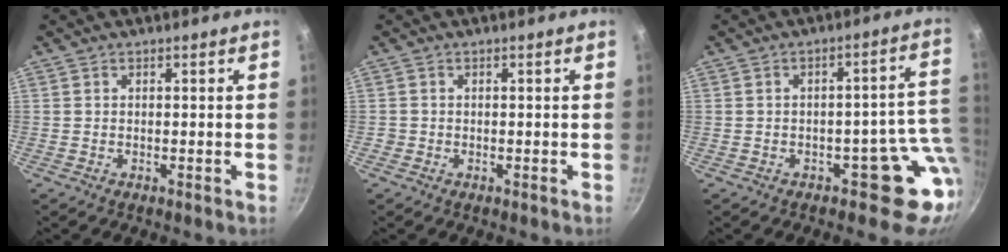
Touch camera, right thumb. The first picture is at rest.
{"total": 0.7, "force": [-0.2, 0.7, 0.1], "torque": [0.001, 0.002, -0.006]}
{"total": 10.2, "force": [-2.1, 7.0, 7.1], "torque": [0.004, 0.026, -0.021]}